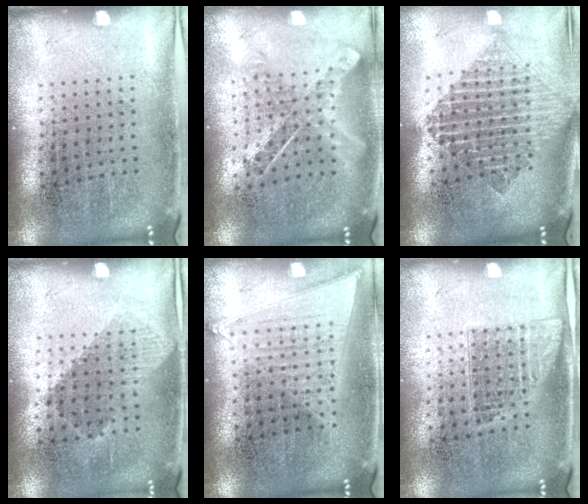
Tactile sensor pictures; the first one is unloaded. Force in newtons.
{"total": 1.0, "press": 1.0, "slide": 0.1}
{"total": 2.0, "press": 1.6, "slide": 1.2}
{"total": 0.9, "press": 0.8, "slide": 0.5}
{"total": 1.0, "press": 1.0, "slide": 0.4}
{"total": 1.1, "press": 1.0, "slide": 0.6}